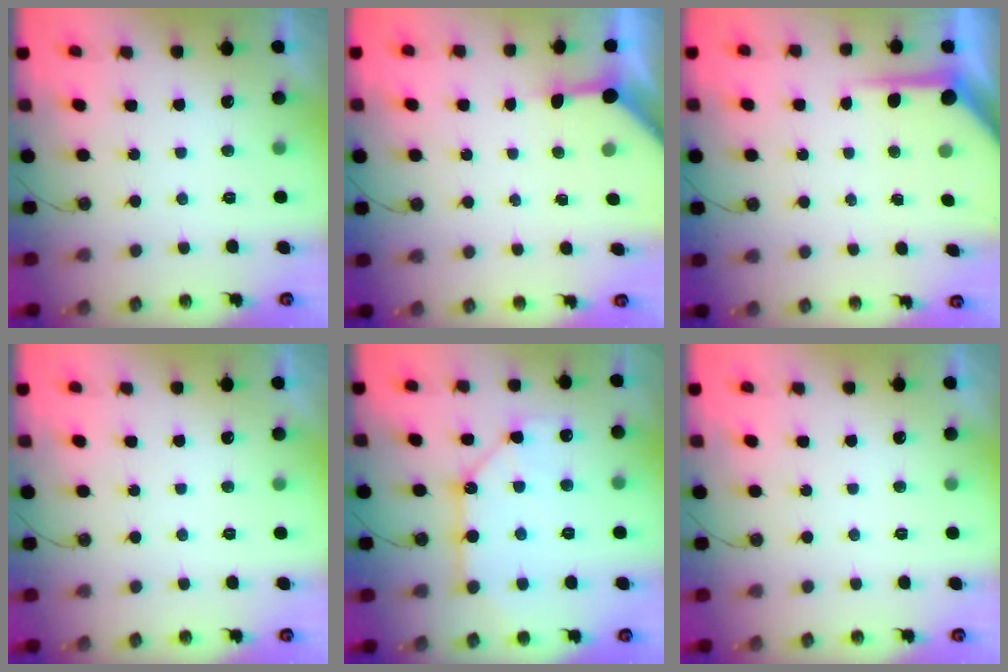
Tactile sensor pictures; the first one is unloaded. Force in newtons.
{"total": 3.8, "press": 3.8, "slide": 0.4}
{"total": 6.4, "press": 6.4, "slide": 0.4}
{"total": 0.0}
{"total": 12.1, "press": 12.1, "slide": 1.3}
{"total": 0.7, "press": 0.4, "slide": 0.7}